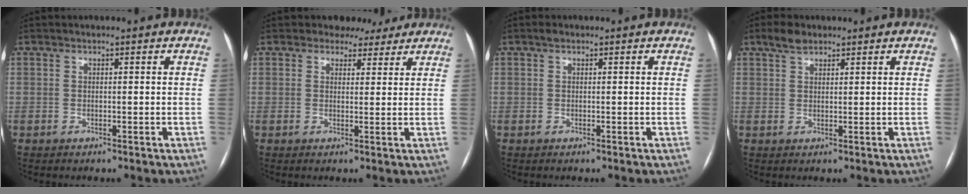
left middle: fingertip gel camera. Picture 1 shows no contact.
{"total": 4.0, "force": [3.3, 2.2, 0.3], "torque": [0.003, 0.004, 0.035]}
{"total": 0.6, "force": [0.4, 0.3, 0.3], "torque": [-0.008, 0.009, 0.006]}
{"total": 2.9, "force": [2.2, 1.3, 1.4], "torque": [-0.032, 0.011, 0.041]}